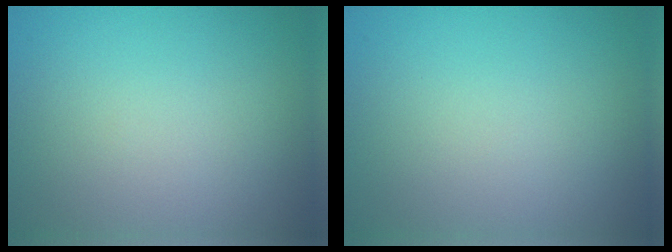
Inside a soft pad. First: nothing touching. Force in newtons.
{"total": 0.0}